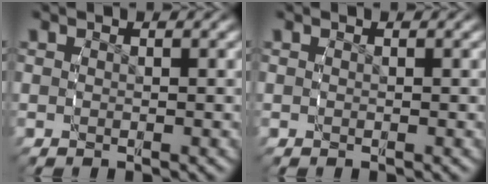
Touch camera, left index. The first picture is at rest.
{"total": 0.0}